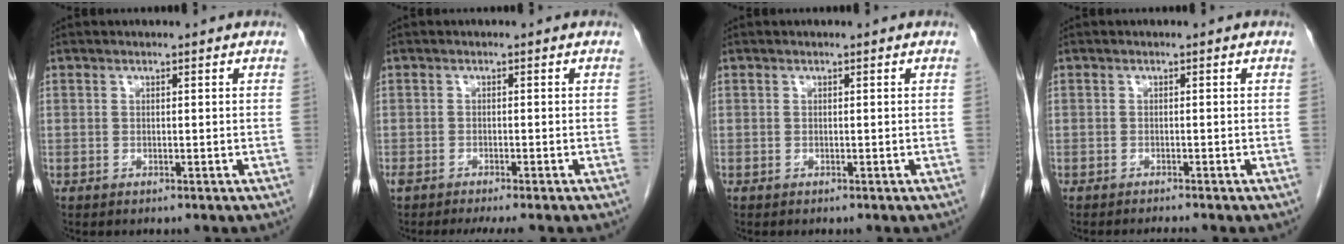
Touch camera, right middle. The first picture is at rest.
{"total": 6.8, "force": [-5.6, 0.9, 3.6], "torque": [-0.051, -0.007, -0.085]}
{"total": 0.0}
{"total": 1.4, "force": [-1.3, -0.5, 0.3], "torque": [-0.006, -0.004, -0.021]}